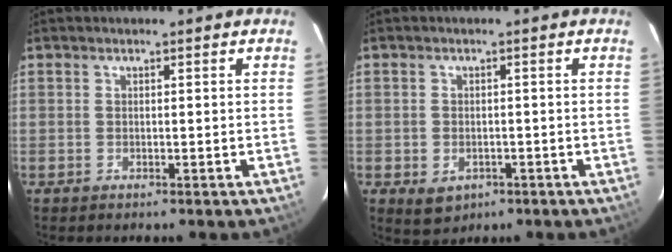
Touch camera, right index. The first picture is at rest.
{"total": 4.4, "force": [-1.6, 3.5, 2.0], "torque": [-0.043, -0.004, -0.012]}